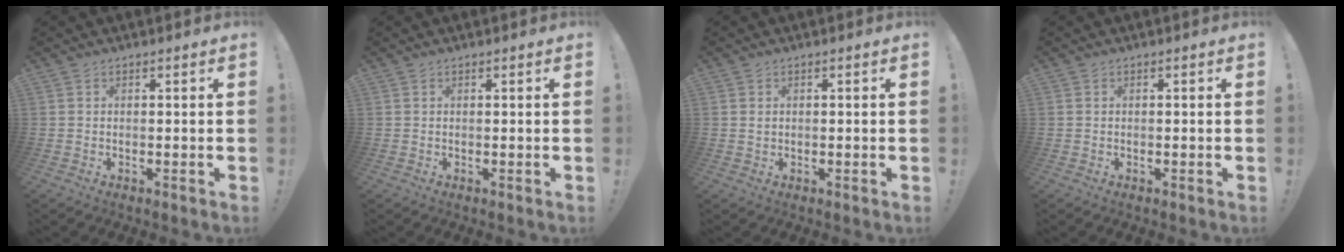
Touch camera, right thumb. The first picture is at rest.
{"total": 0.0}
{"total": 0.8, "force": [0.5, 0.6, 0.2], "torque": [-0.004, 0.003, 0.009]}
{"total": 0.0}